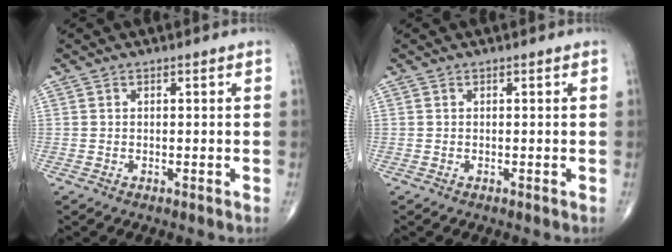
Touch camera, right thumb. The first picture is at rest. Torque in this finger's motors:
{"motor_torque": [0.00, 0.00, 0.00, 0.00, 0.00]}